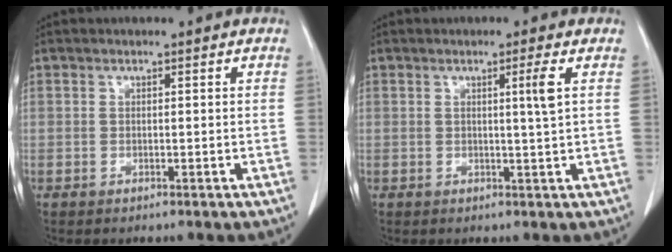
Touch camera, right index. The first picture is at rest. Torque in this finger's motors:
{"motor_torque": [0.03, 0.10, 0.01, 0.04]}